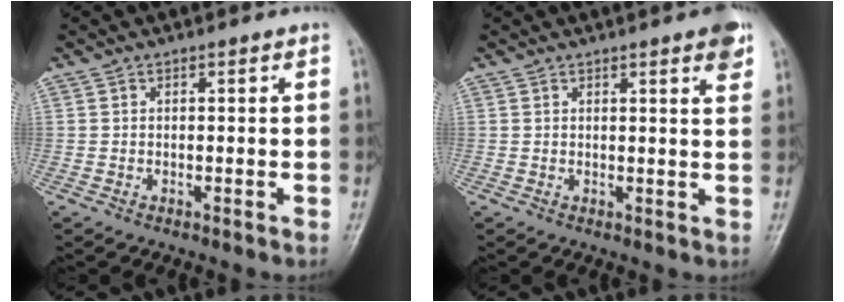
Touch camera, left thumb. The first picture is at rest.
{"total": 4.5, "force": [2.8, 0.8, 3.5], "torque": [-0.034, -0.007, 0.029]}